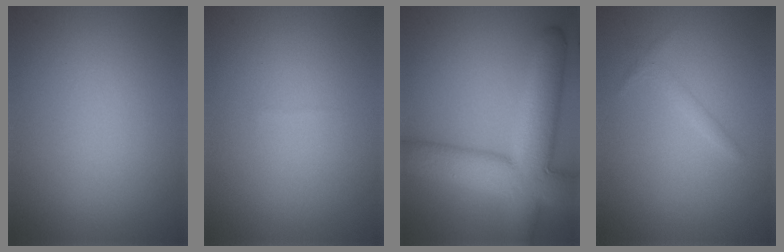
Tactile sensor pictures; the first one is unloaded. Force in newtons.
{"total": 0.0}
{"total": 10.8, "press": 10.8, "slide": 0.7}
{"total": 0.9, "press": 0.9, "slide": 0.1}